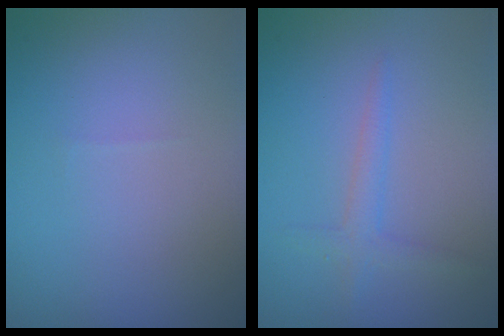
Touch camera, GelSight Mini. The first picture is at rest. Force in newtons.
{"total": 1.6, "press": 1.6, "slide": 0.1}